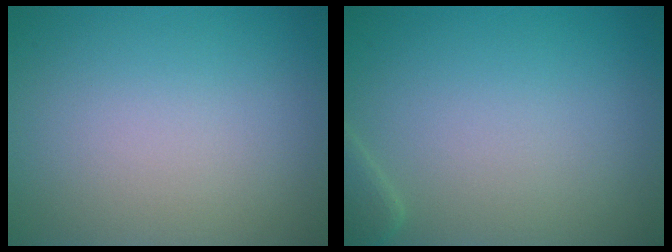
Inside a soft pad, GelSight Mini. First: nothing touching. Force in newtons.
{"total": 1.2, "press": 1.2, "slide": 0.1}